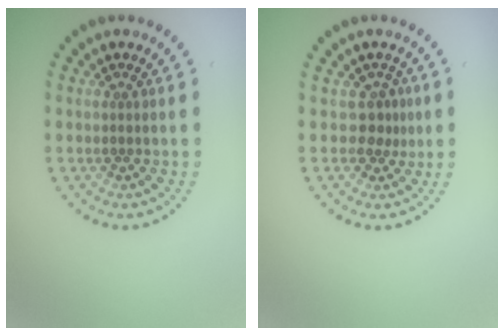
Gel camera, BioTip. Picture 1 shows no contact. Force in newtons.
{"total": 1.8, "press": 1.3, "slide": 1.3}